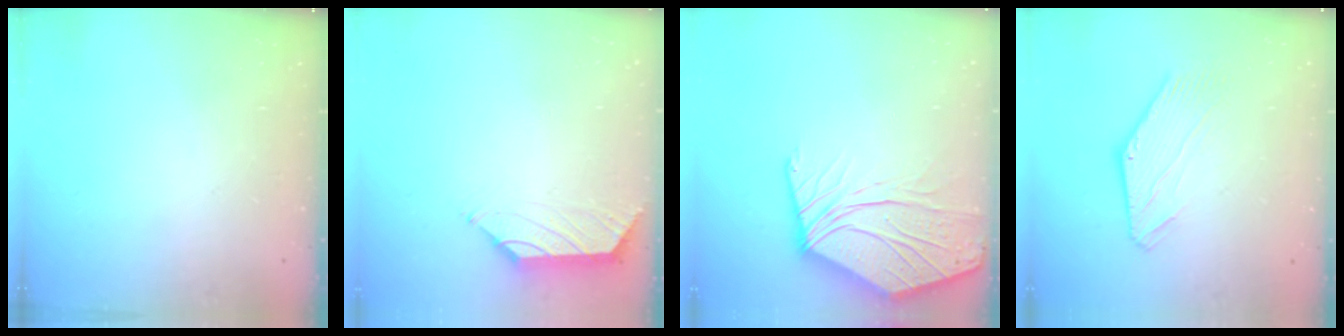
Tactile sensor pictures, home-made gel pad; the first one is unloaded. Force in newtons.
{"total": 0.9, "press": 0.7, "slide": 0.5}
{"total": 10.7, "press": 10.6, "slide": 1.8}
{"total": 2.3, "press": 2.3, "slide": 0.2}